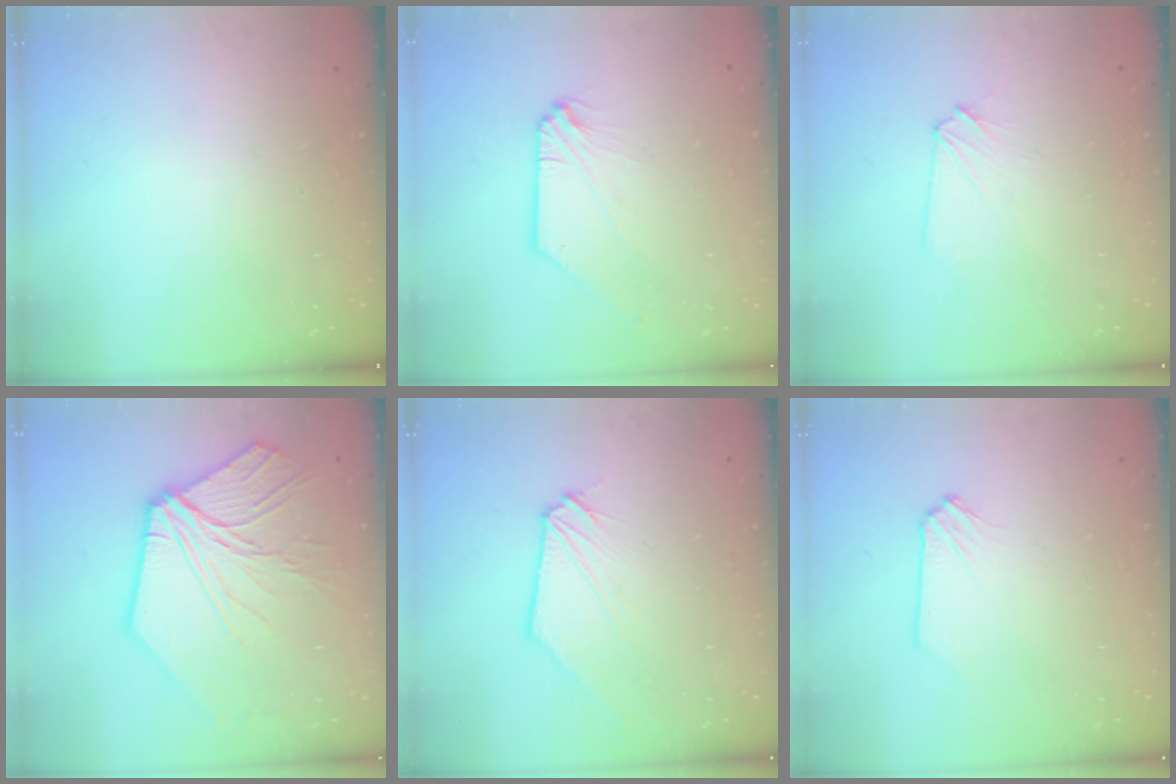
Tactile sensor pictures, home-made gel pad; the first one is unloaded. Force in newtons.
{"total": 0.0}
{"total": 2.5, "press": 2.4, "slide": 0.4}
{"total": 12.0, "press": 11.9, "slide": 1.4}
{"total": 0.0}
{"total": 0.0}